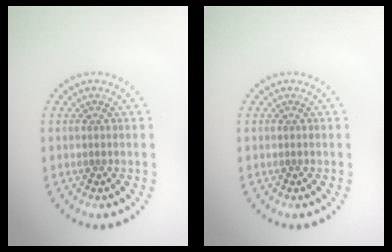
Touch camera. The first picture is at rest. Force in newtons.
{"total": 0.0}